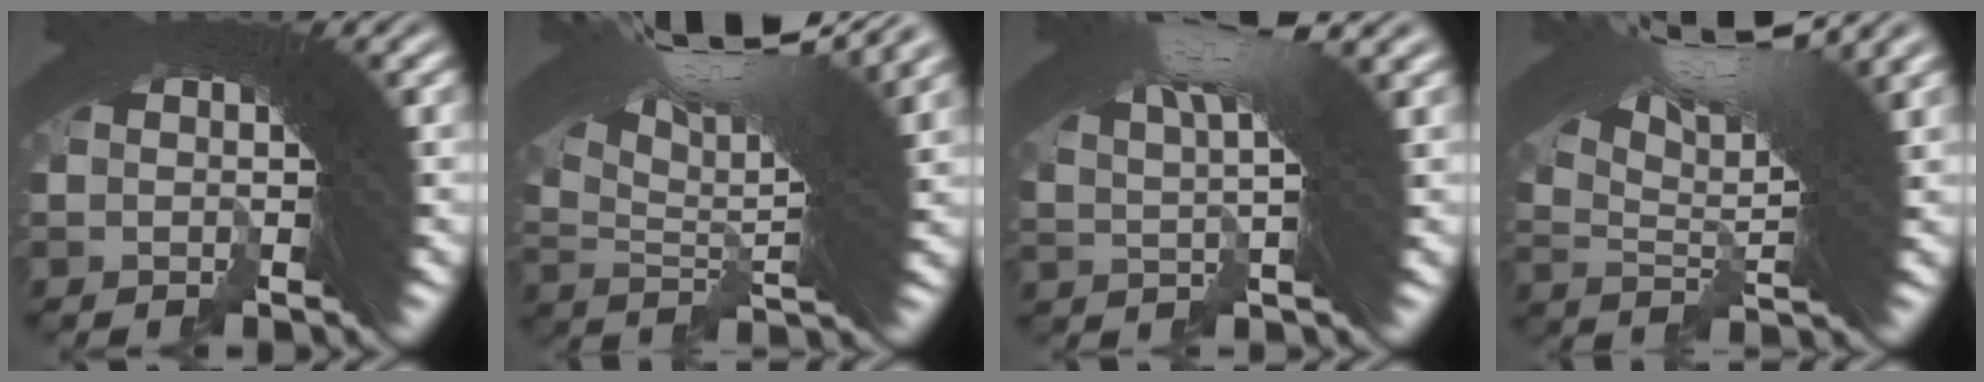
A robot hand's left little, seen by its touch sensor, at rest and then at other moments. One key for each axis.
{"total": 10.7, "fx": 4.4, "fy": 3.1, "fz": 9.2, "tx": -0.140, "ty": 0.013, "tz": 0.070}
{"total": 7.0, "fx": 3.8, "fy": 1.5, "fz": 5.7, "tx": -0.081, "ty": 0.022, "tz": 0.054}
{"total": 8.8, "fx": 4.0, "fy": 2.4, "fz": 7.4, "tx": -0.109, "ty": 0.010, "tz": 0.067}